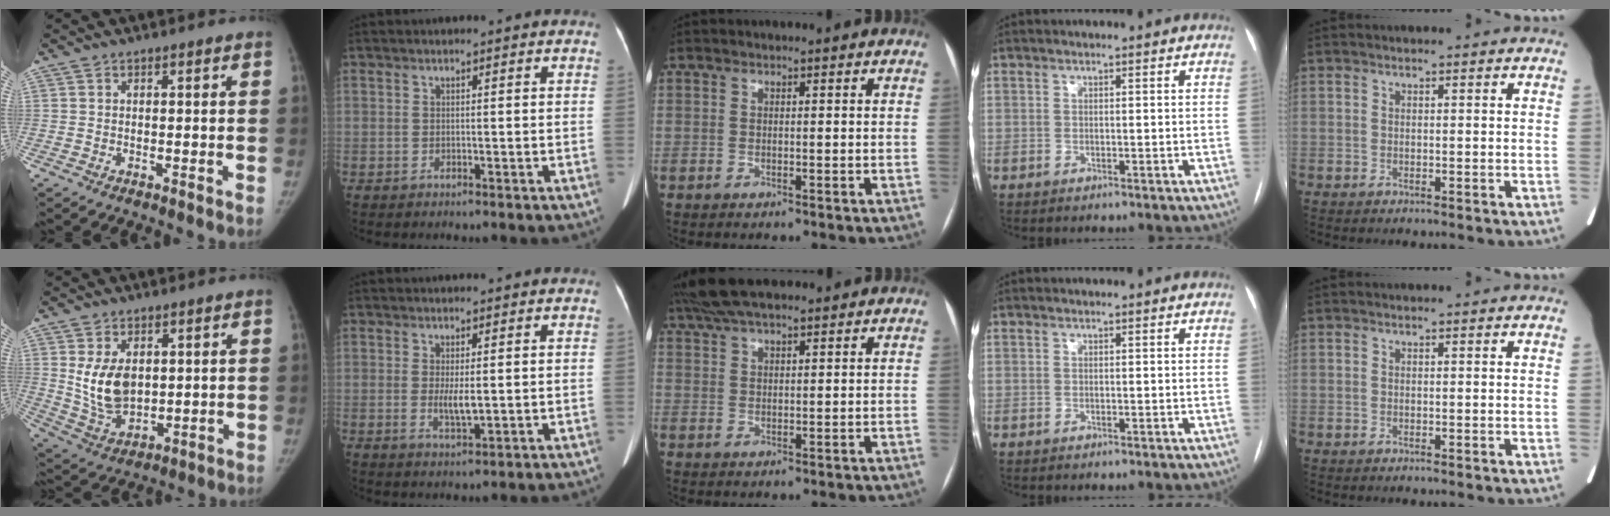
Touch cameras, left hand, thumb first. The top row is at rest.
{"thumb": {"total": 10.2, "force": [2.1, 6.6, 7.5], "torque": [-0.116, -0.020, 0.059]}, "index": {"total": 2.9, "force": [0.1, 0.5, 2.8], "torque": [-0.056, -0.007, 0.006]}, "middle": {"total": 9.4, "force": [7.8, 1.9, 4.9], "torque": [-0.085, 0.042, 0.136]}}